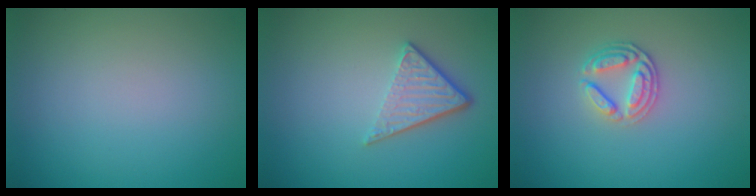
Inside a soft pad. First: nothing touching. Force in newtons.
{"total": 3.7, "press": 2.6, "slide": 2.7}
{"total": 2.6, "press": 2.4, "slide": 1.0}